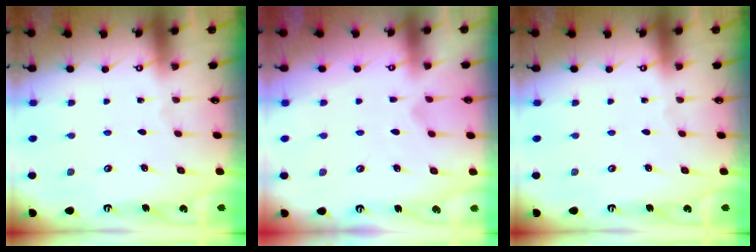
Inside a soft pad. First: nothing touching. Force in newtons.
{"total": 2.3, "press": 2.1, "slide": 1.0}
{"total": 0.0}